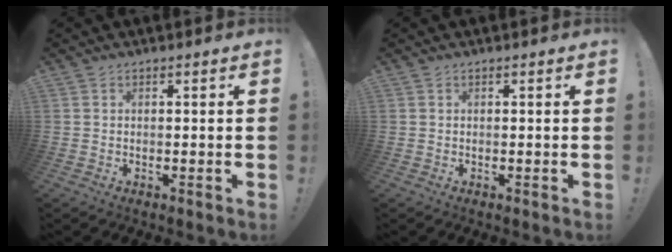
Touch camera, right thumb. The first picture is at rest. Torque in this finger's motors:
{"motor_torque": [0.01, 0.01, -0.02, 0.03, 0.04]}